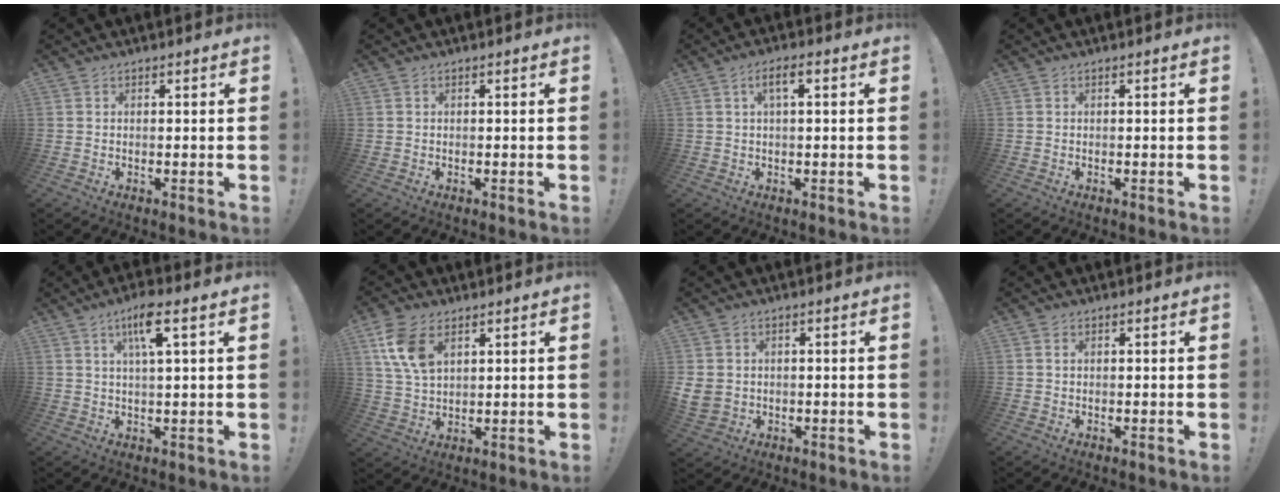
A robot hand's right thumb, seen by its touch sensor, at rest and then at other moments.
{"total": 0.0}
{"total": 4.1, "force": [0.9, 1.0, 3.9], "torque": [-0.064, 0.003, 0.010]}
{"total": 0.0}
{"total": 7.7, "force": [3.4, 1.3, 6.8], "torque": [-0.117, -0.003, 0.052]}
{"total": 11.0, "force": [5.2, 6.5, 7.2], "torque": [-0.147, -0.007, 0.101]}
{"total": 4.4, "force": [0.7, 3.9, 1.9], "torque": [-0.037, -0.007, 0.016]}
{"total": 1.1, "force": [0.5, 0.6, 0.7], "torque": [-0.013, 0.001, 0.008]}